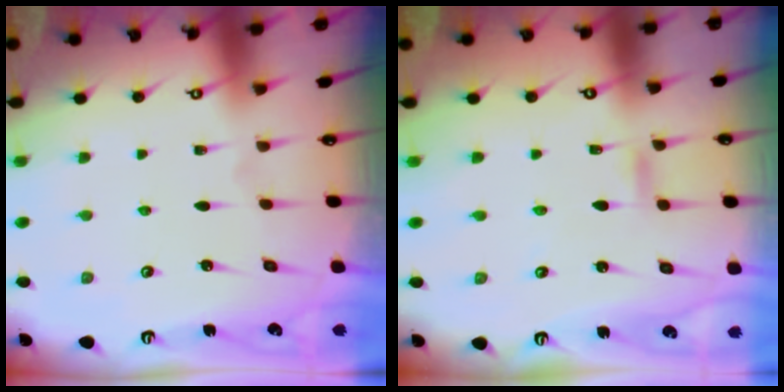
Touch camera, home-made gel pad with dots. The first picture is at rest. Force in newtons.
{"total": 2.9, "press": 2.9, "slide": 0.1}